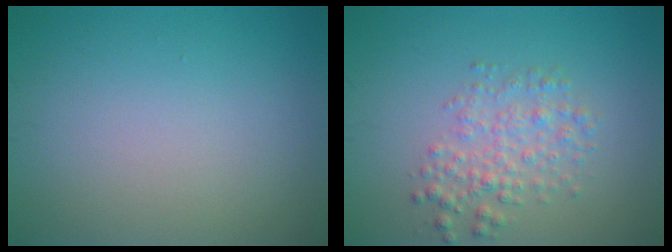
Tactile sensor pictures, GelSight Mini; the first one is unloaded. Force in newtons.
{"total": 2.9, "press": 2.9, "slide": 0.1}